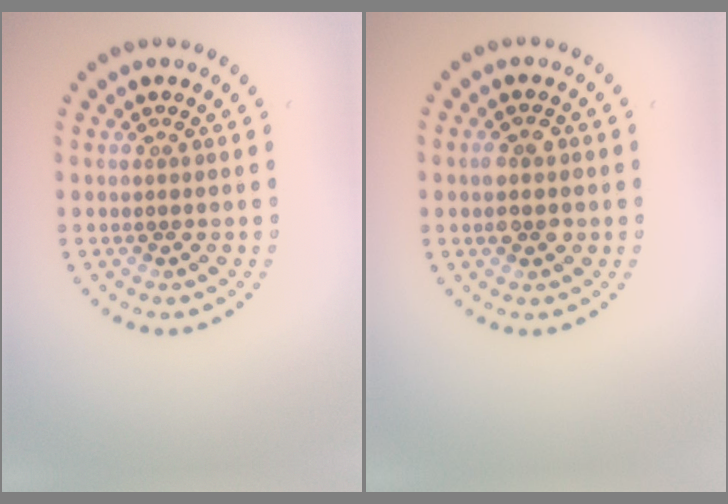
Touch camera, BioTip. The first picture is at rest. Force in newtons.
{"total": 2.7, "press": 2.7, "slide": 0.2}